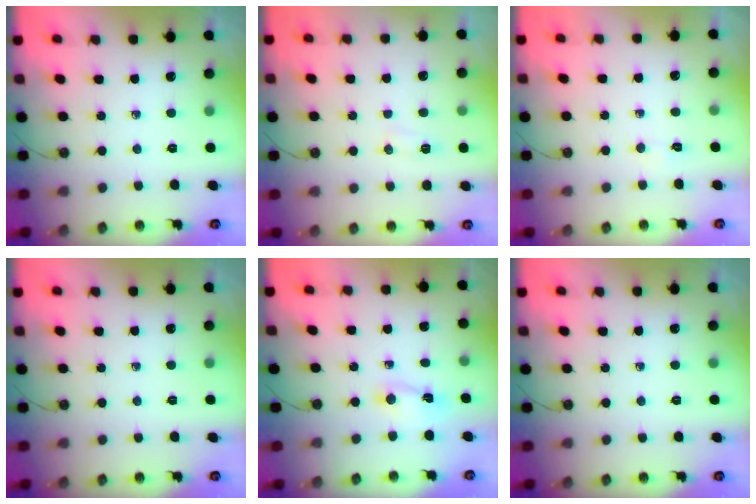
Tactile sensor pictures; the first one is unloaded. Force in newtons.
{"total": 14.4, "press": 6.3, "slide": 12.9}
{"total": 2.5, "press": 2.5, "slide": 0.3}
{"total": 0.0}
{"total": 2.1, "press": 2.1, "slide": 0.3}
{"total": 0.0}